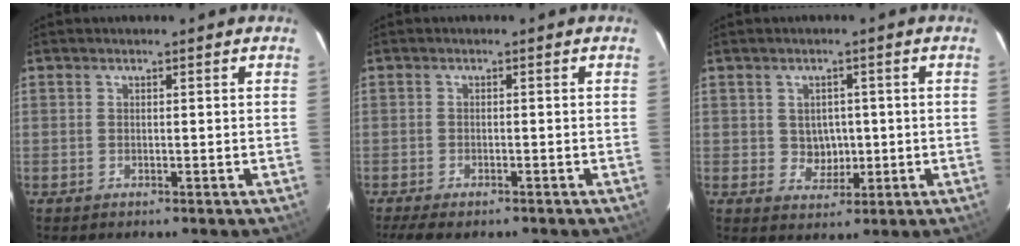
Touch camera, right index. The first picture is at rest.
{"total": 5.7, "force": [-4.6, 1.7, 3.0], "torque": [-0.076, -0.021, -0.076]}
{"total": 4.0, "force": [0.1, 3.8, 1.3], "torque": [-0.022, 0.007, 0.011]}